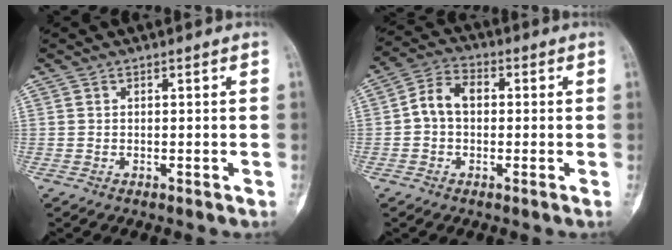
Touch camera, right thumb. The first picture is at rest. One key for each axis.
{"total": 6.3, "fx": 0.1, "fy": 4.4, "fz": 4.6, "tx": -0.080, "ty": 0.021, "tz": -0.010}